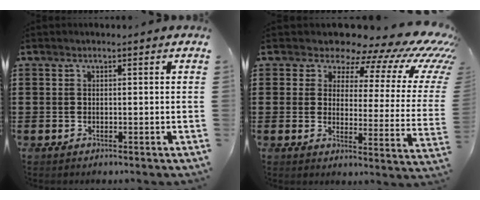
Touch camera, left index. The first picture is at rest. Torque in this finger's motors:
{"motor_torque": [1.37, 0.76, 0.51, 0.00]}